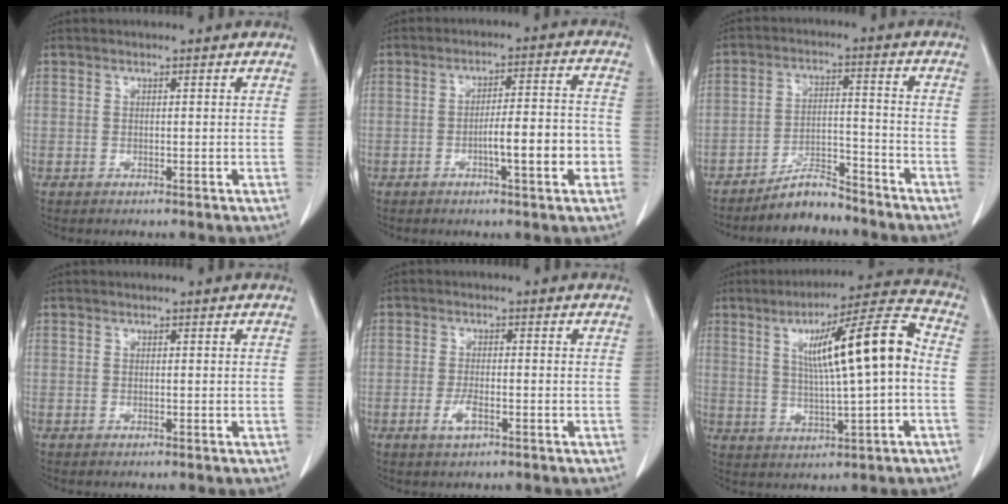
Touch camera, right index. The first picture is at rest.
{"total": 8.5, "force": [-2.8, 1.1, 8.0], "torque": [-0.122, 0.016, -0.040]}
{"total": 6.0, "force": [-5.6, 1.5, 1.7], "torque": [-0.028, 0.005, -0.099]}
{"total": 0.0}
{"total": 2.8, "force": [-1.3, 0.8, 2.4], "torque": [-0.049, -0.001, -0.023]}
{"total": 14.0, "force": [1.4, 0.8, 13.9], "torque": [-0.216, 0.021, 0.022]}